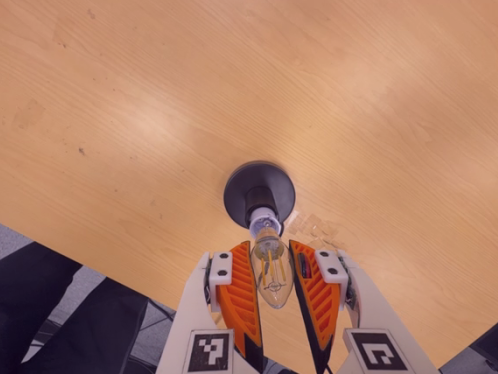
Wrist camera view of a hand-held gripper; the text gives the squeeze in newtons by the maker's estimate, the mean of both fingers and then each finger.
{"total": 10.6, "left": 9.9, "right": 11.2}